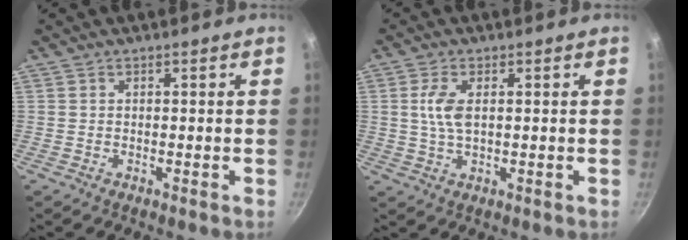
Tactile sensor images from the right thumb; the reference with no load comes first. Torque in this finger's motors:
{"motor_torque": [0.06, 0.03, 1.03, 0.30, 0.19]}